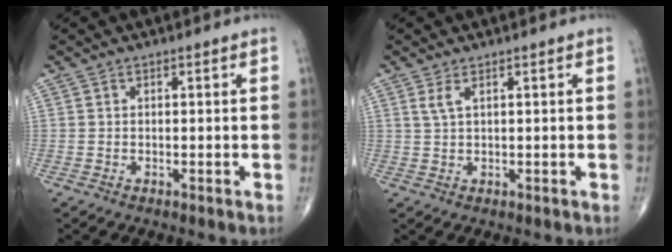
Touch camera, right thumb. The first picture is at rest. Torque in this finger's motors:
{"motor_torque": [-0.36, 0.17, 0.15, -0.05, 0.06]}